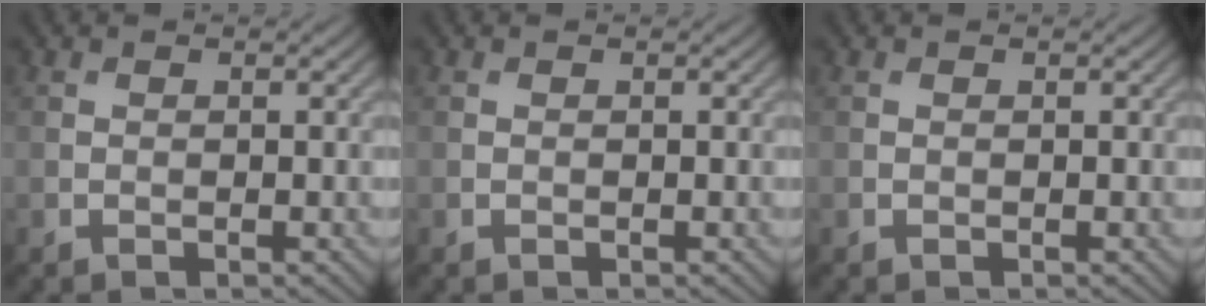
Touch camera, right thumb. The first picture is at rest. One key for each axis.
{"total": 0.0}
{"total": 0.0}